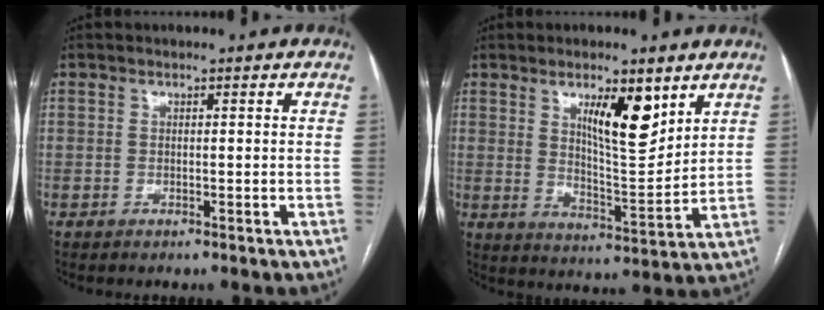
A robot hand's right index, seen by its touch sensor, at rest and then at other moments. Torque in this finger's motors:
{"motor_torque": [0.57, 0.56, 0.26, 0.11]}